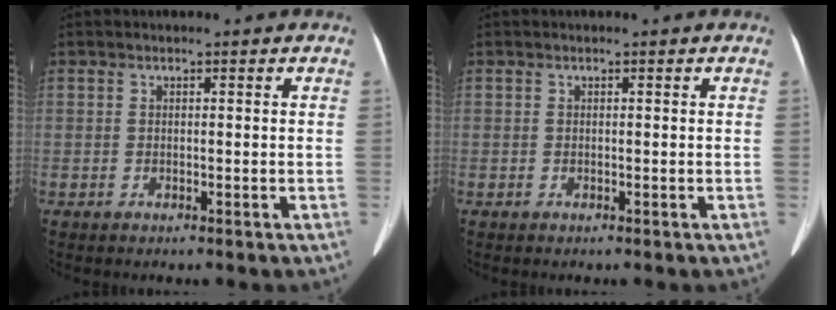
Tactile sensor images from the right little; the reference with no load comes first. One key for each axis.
{"total": 0.0}